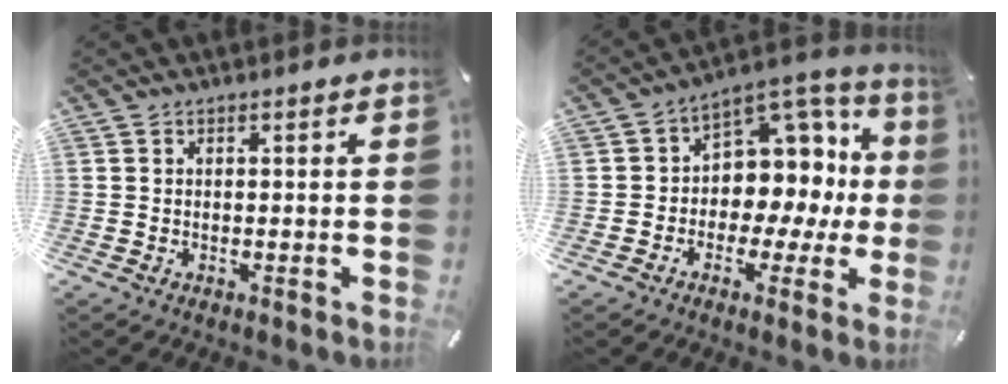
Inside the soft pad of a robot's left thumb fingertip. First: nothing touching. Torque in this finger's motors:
{"motor_torque": [1.72, 1.84, 0.46, -0.14, 0.13]}